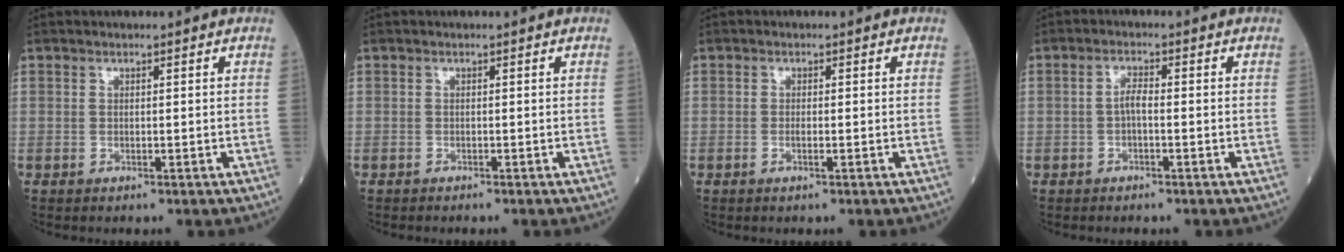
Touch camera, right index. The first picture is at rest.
{"total": 0.6, "force": [-0.6, 0.0, 0.1], "torque": [-0.003, -0.001, -0.013]}
{"total": 1.0, "force": [-0.3, 0.1, 1.0], "torque": [-0.022, 0.000, -0.002]}
{"total": 2.0, "force": [-0.5, 0.5, 1.9], "torque": [-0.034, 0.004, -0.011]}